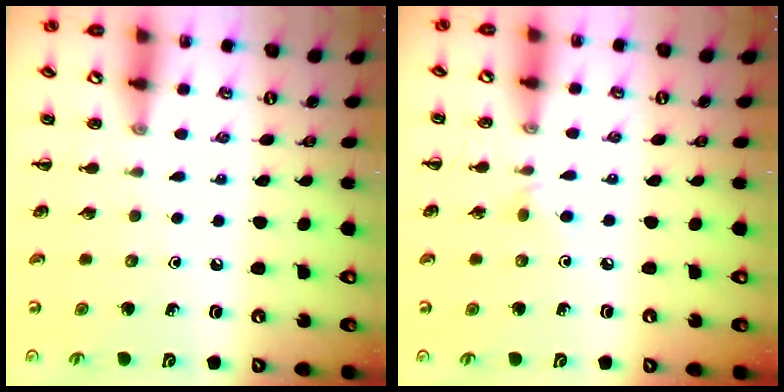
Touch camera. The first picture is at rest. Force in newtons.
{"total": 3.4, "press": 3.1, "slide": 1.3}